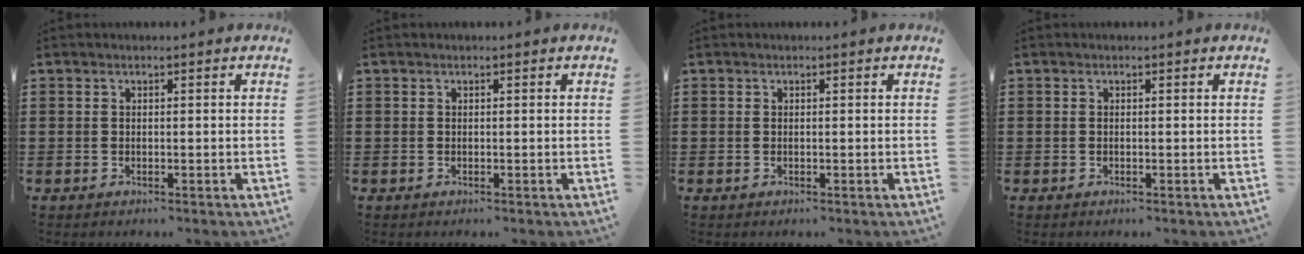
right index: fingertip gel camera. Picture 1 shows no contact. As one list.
[{"total": 0.0}, {"total": 0.0}, {"total": 0.0}]